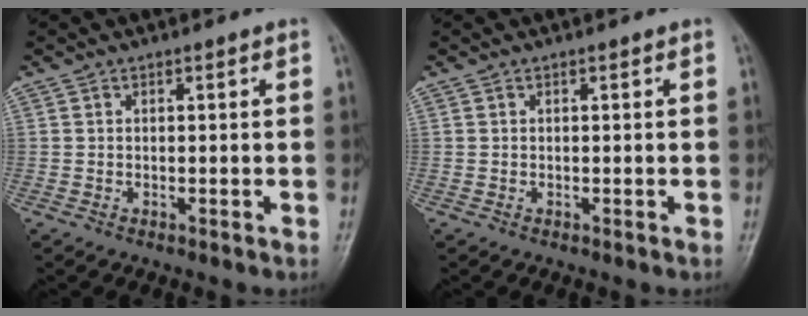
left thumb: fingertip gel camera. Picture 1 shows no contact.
{"total": 0.0}